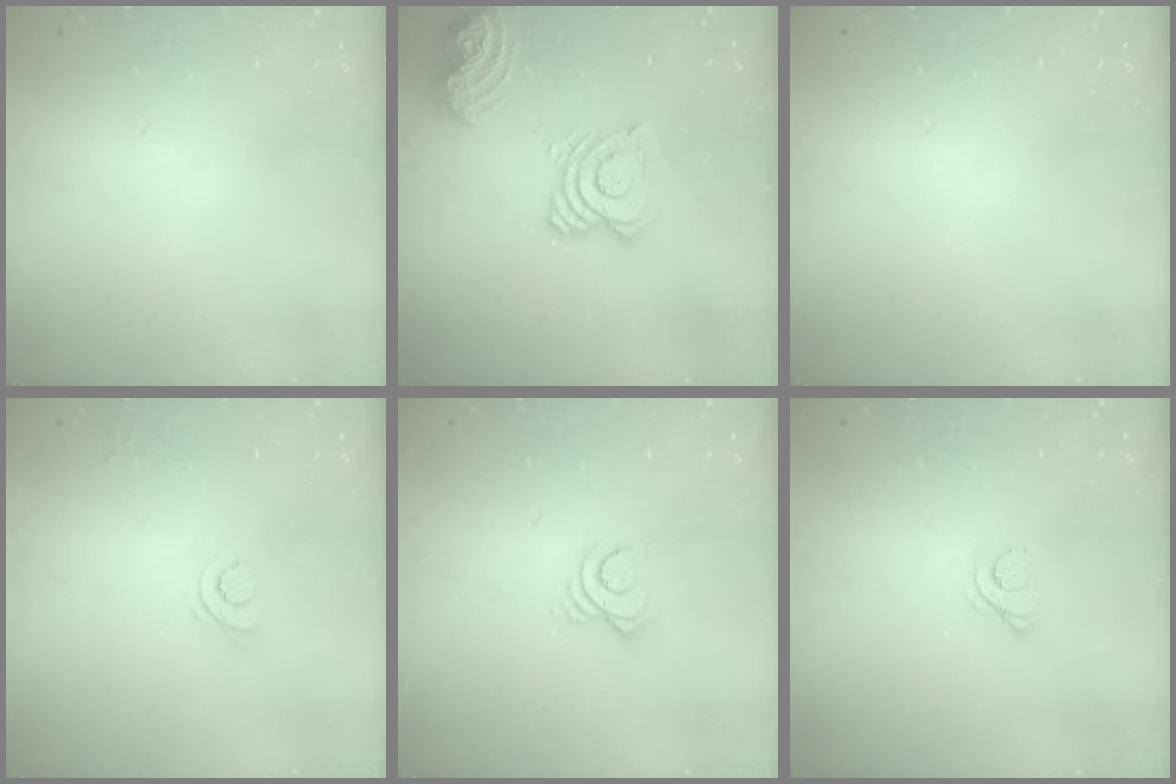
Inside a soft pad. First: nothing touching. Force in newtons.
{"total": 16.3, "press": 16.1, "slide": 2.3}
{"total": 0.0}
{"total": 4.2, "press": 4.1, "slide": 0.8}
{"total": 5.5, "press": 5.5, "slide": 0.4}
{"total": 1.1, "press": 1.1, "slide": 0.1}